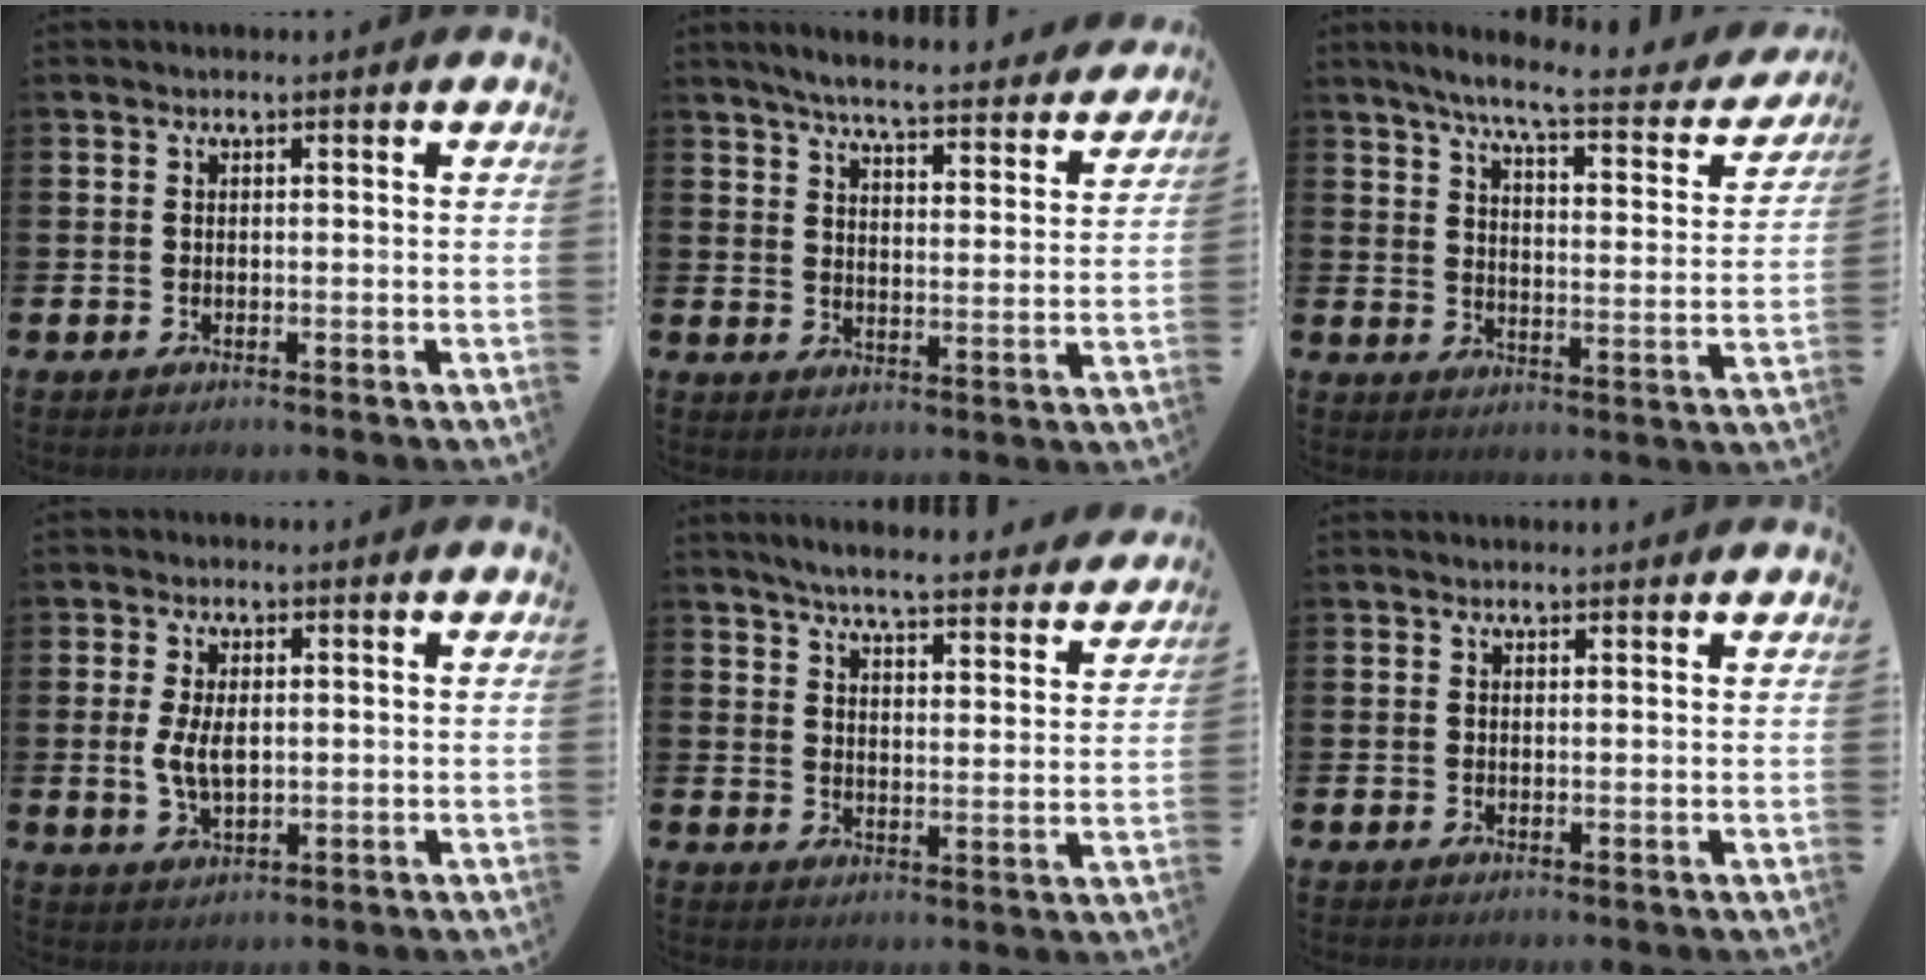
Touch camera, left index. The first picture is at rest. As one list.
[{"total": 5.7, "force": [5.3, 0.1, 1.9], "torque": [-0.046, -0.046, 0.086]}, {"total": 7.0, "force": [6.0, 0.6, 3.6], "torque": [-0.093, -0.044, 0.095]}, {"total": 4.4, "force": [0.4, 2.3, 3.7], "torque": [-0.064, 0.004, 0.004]}, {"total": 5.4, "force": [5.2, 0.1, 1.6], "torque": [-0.049, -0.040, 0.085]}, {"total": 0.6, "force": [0.6, 0.0, 0.1], "torque": [0.007, -0.003, 0.009]}]